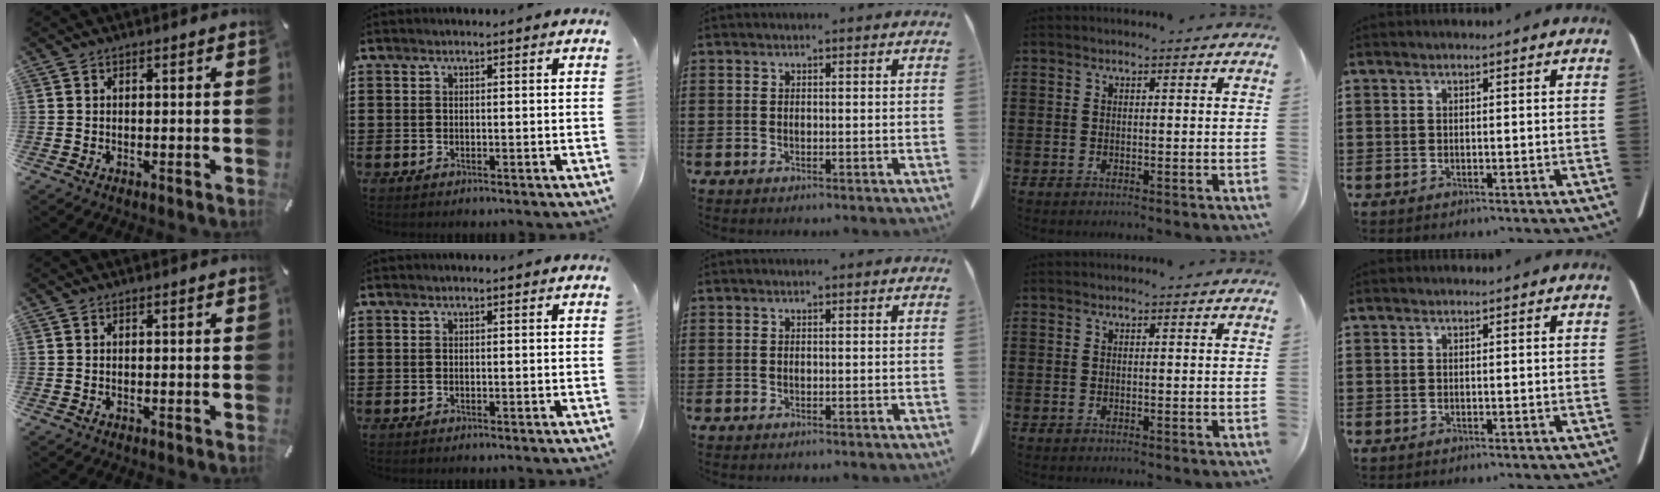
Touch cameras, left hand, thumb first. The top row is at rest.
{}